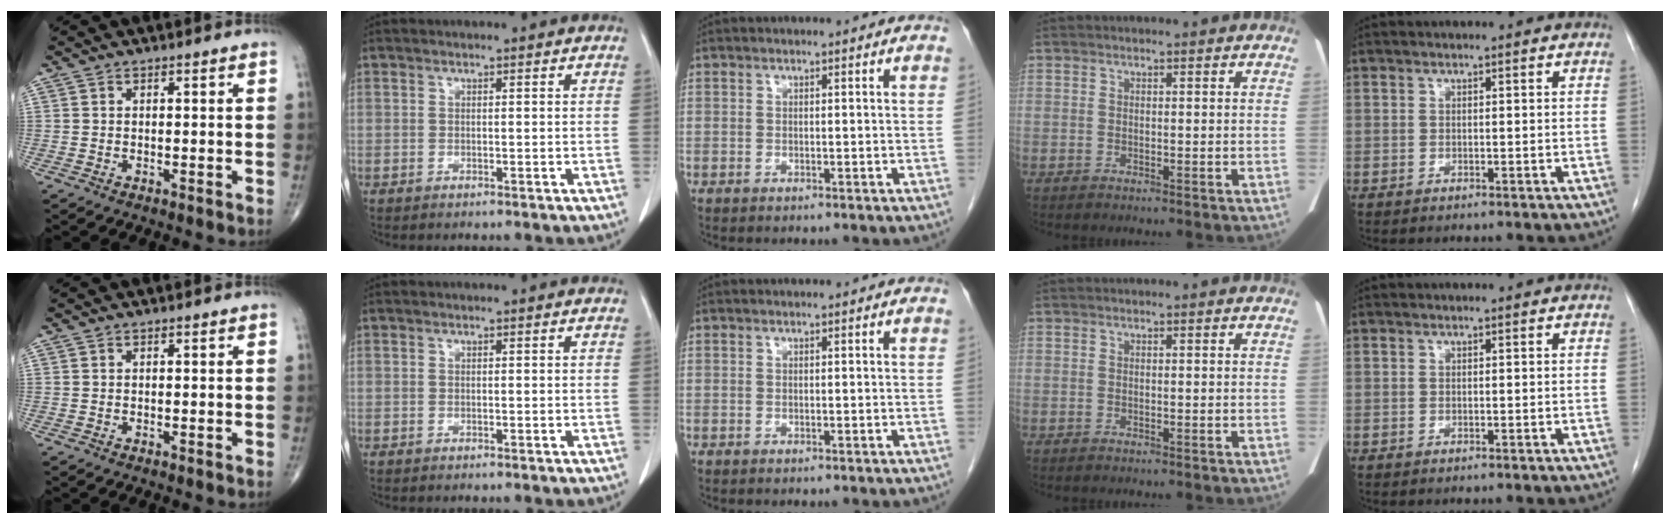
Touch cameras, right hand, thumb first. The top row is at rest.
{}